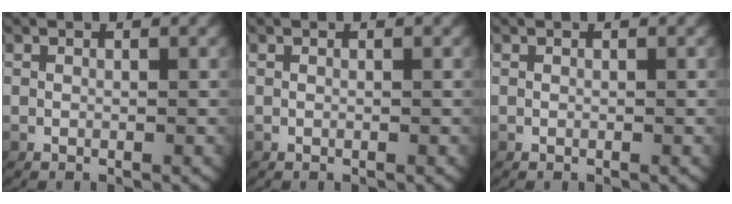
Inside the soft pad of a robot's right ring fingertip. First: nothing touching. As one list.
[{"total": 0.8, "force": [0.0, -0.6, -0.4], "torque": [0.000, -0.010, 0.009]}, {"total": 0.0}]